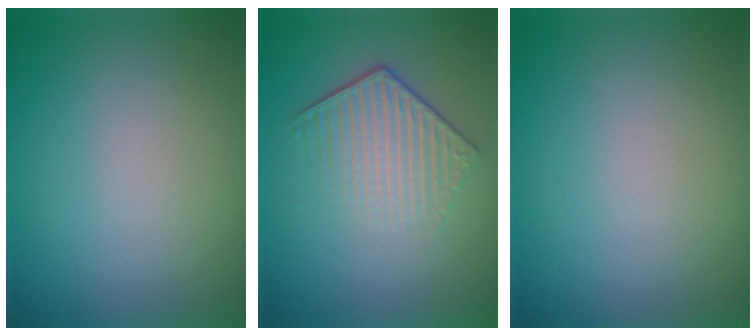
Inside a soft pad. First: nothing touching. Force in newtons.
{"total": 4.0, "press": 2.9, "slide": 2.7}
{"total": 0.0}